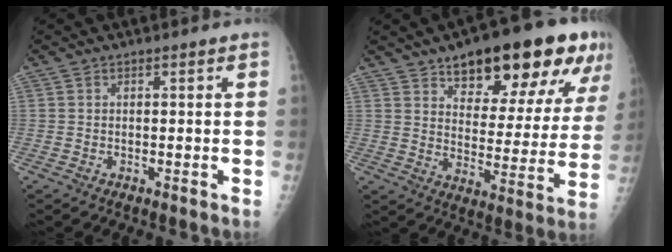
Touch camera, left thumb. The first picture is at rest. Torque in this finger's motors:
{"motor_torque": [0.31, 0.58, 0.75, -0.72, 0.12]}